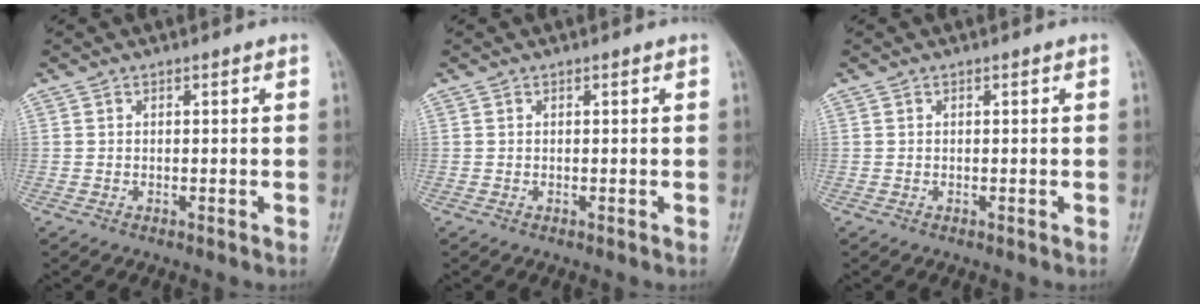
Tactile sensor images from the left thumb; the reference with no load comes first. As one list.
[{"total": 0.0}, {"total": 0.0}]